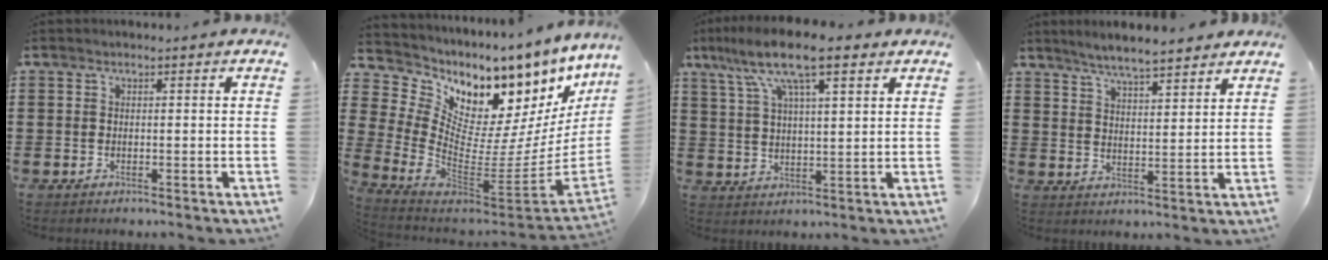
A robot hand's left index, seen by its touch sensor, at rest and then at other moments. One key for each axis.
{"total": 3.9, "fx": 2.6, "fy": 2.8, "fz": 0.7, "tx": -0.040, "ty": -0.090, "tz": 0.033}
{"total": 11.1, "fx": 7.2, "fy": 2.5, "fz": 8.1, "tx": -0.176, "ty": -0.003, "tz": 0.125}
{"total": 4.8, "fx": 4.5, "fy": 0.1, "fz": 1.5, "tx": -0.046, "ty": -0.016, "tz": 0.080}